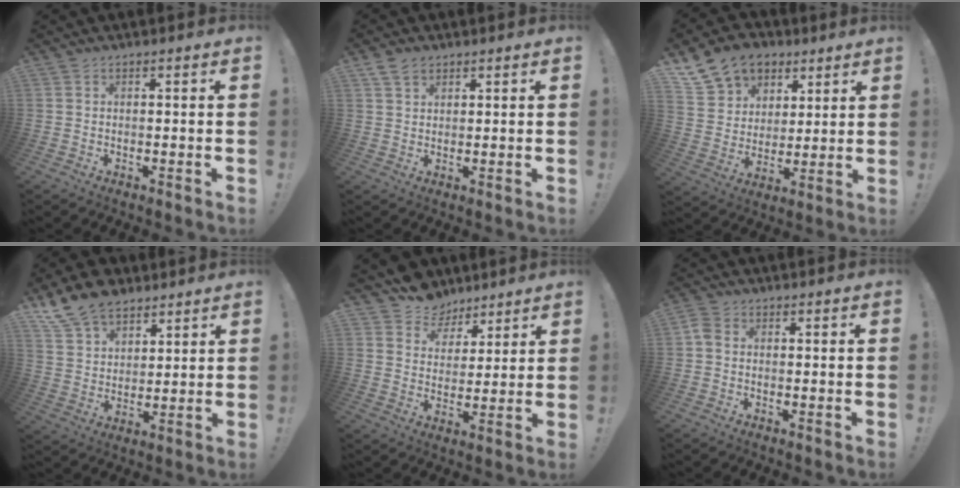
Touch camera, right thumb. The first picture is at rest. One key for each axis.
{"total": 4.0, "fx": 2.6, "fy": 2.6, "fz": 1.7, "tx": -0.027, "ty": -0.007, "tz": 0.047}
{"total": 14.7, "fx": 8.5, "fy": 10.9, "fz": 5.0, "tx": -0.082, "ty": -0.047, "tz": 0.172}
{"total": 12.7, "fx": 9.3, "fy": 7.4, "fz": 4.4, "tx": -0.085, "ty": -0.054, "tz": 0.181}
{"total": 7.9, "fx": 5.7, "fy": 5.5, "fz": 0.7, "tx": -0.017, "ty": -0.045, "tz": 0.115}
{"total": 2.6, "fx": -0.2, "fy": 2.0, "fz": 1.7, "tx": -0.030, "ty": 0.010, "tz": -0.002}